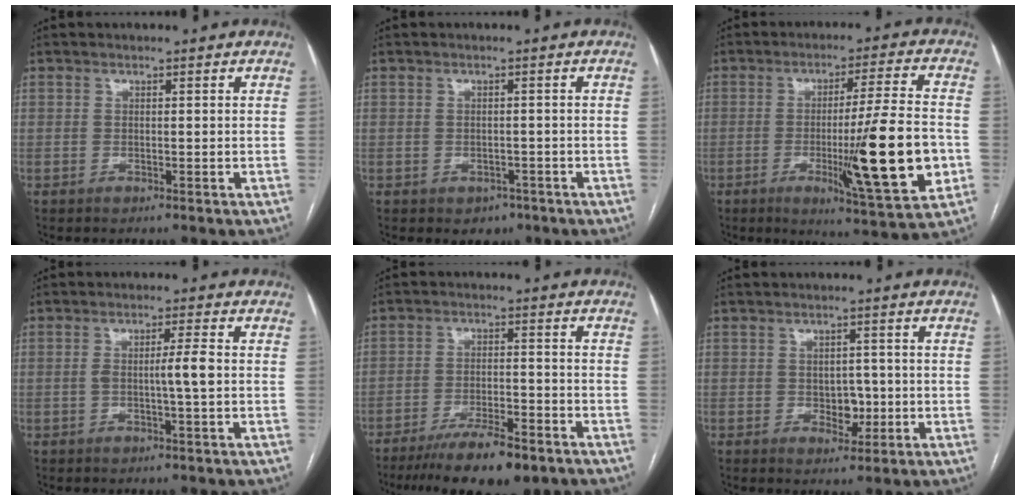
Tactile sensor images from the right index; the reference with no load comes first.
{"total": 2.7, "force": [-1.4, 2.0, 0.9], "torque": [-0.003, 0.006, -0.009]}
{"total": 16.8, "force": [-3.6, 0.4, 16.4], "torque": [-0.250, -0.024, -0.054]}
{"total": 3.9, "force": [-0.3, -0.3, 3.9], "torque": [-0.069, 0.002, -0.005]}
{"total": 11.6, "force": [-8.6, 2.6, 7.5], "torque": [-0.116, -0.017, -0.138]}
{"total": 3.5, "force": [-0.6, 2.4, 2.5], "torque": [-0.028, 0.003, -0.003]}